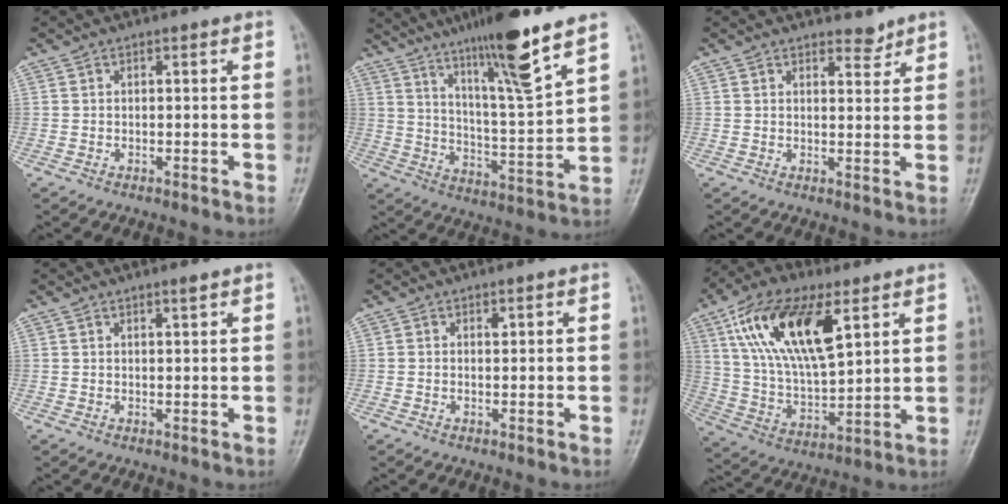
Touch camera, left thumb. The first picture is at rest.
{"total": 16.5, "force": [11.3, 0.8, 12.0], "torque": [-0.193, -0.063, 0.192]}
{"total": 2.8, "force": [2.4, 1.2, 0.6], "torque": [0.009, -0.020, 0.035]}
{"total": 1.1, "force": [1.0, 0.1, 0.6], "torque": [-0.006, -0.008, 0.018]}
{"total": 0.6, "force": [0.3, 0.3, 0.4], "torque": [-0.002, -0.002, 0.005]}
{"total": 20.1, "force": [8.6, 9.0, 15.8], "torque": [-0.278, -0.021, 0.163]}